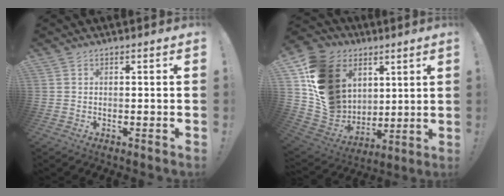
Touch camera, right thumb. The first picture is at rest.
{"total": 19.2, "force": [6.3, 16.0, 8.6], "torque": [-0.145, -0.031, 0.148]}